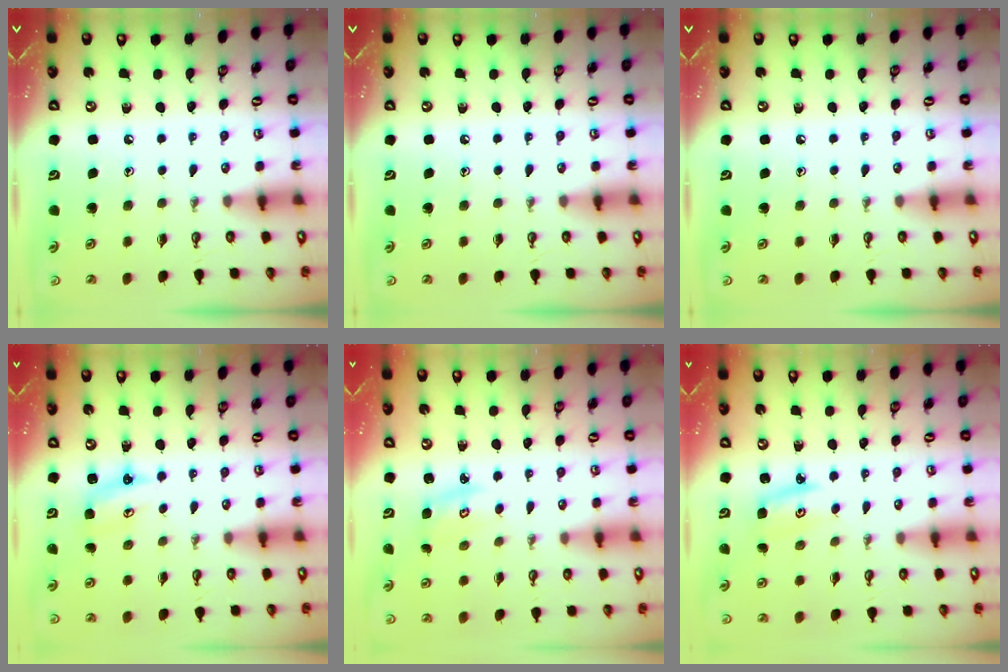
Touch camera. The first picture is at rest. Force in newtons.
{"total": 0.0}
{"total": 0.0}
{"total": 4.5, "press": 4.4, "slide": 0.4}
{"total": 3.0, "press": 3.0, "slide": 0.4}
{"total": 2.9, "press": 2.9, "slide": 0.3}